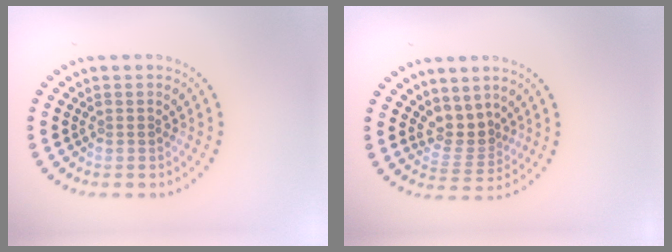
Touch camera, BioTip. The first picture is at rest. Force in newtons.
{"total": 2.7, "press": 1.9, "slide": 2.0}